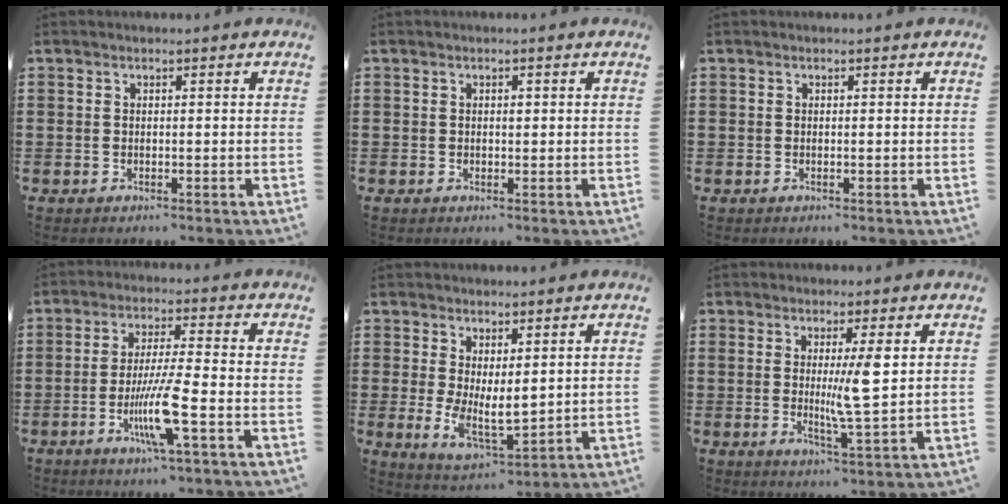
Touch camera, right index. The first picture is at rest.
{"total": 0.9, "force": [0.3, 0.6, 0.5], "torque": [-0.003, 0.000, 0.004]}
{"total": 0.0}
{"total": 8.8, "force": [-3.2, 0.5, 8.2], "torque": [-0.161, -0.015, -0.063]}
{"total": 5.3, "force": [1.3, 2.3, 4.6], "torque": [-0.087, -0.010, 0.024]}
{"total": 6.0, "force": [1.3, 0.3, 5.9], "torque": [-0.105, -0.009, 0.016]}